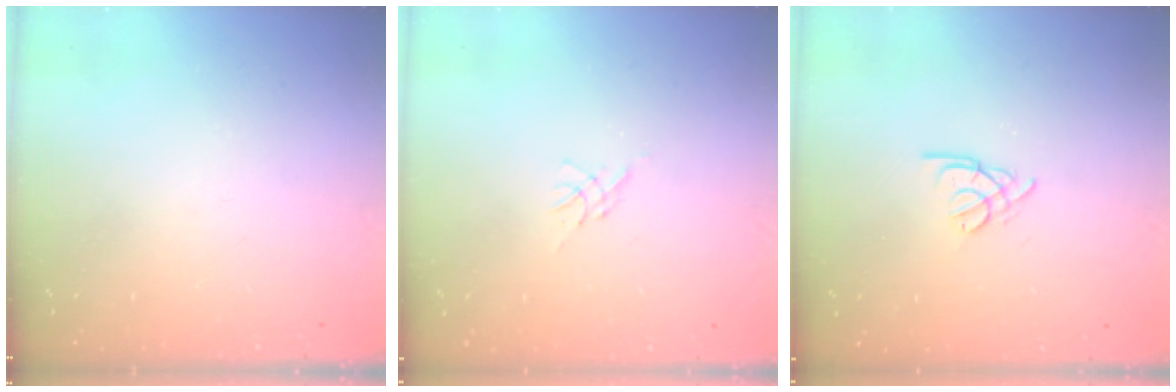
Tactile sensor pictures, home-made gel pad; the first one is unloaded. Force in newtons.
{"total": 0.0}
{"total": 1.8, "press": 1.7, "slide": 0.5}